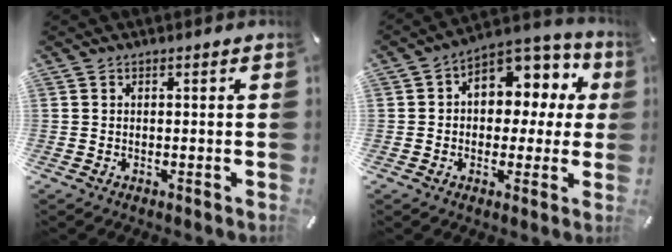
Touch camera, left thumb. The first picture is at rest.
{"total": 9.3, "force": [2.2, 7.5, 5.0], "torque": [-0.071, -0.015, 0.042]}